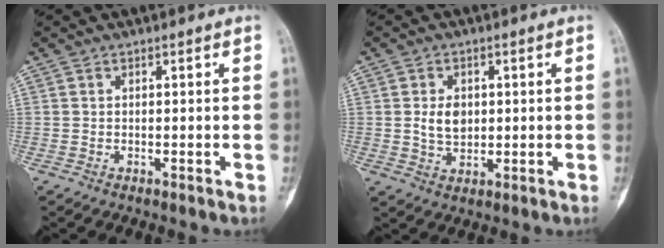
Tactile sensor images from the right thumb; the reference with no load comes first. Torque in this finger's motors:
{"motor_torque": [0.45, 0.31, 0.36, -0.18, 0.02]}